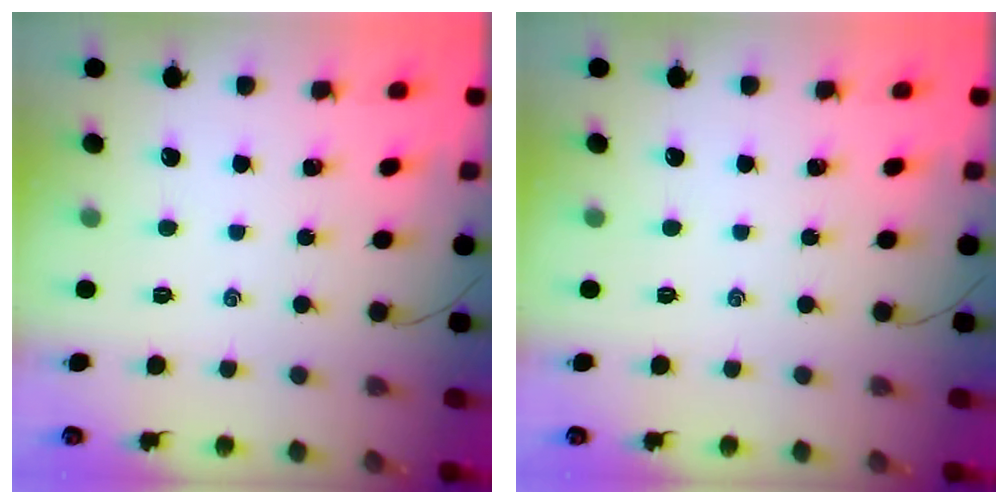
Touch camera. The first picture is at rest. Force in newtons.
{"total": 0.0}